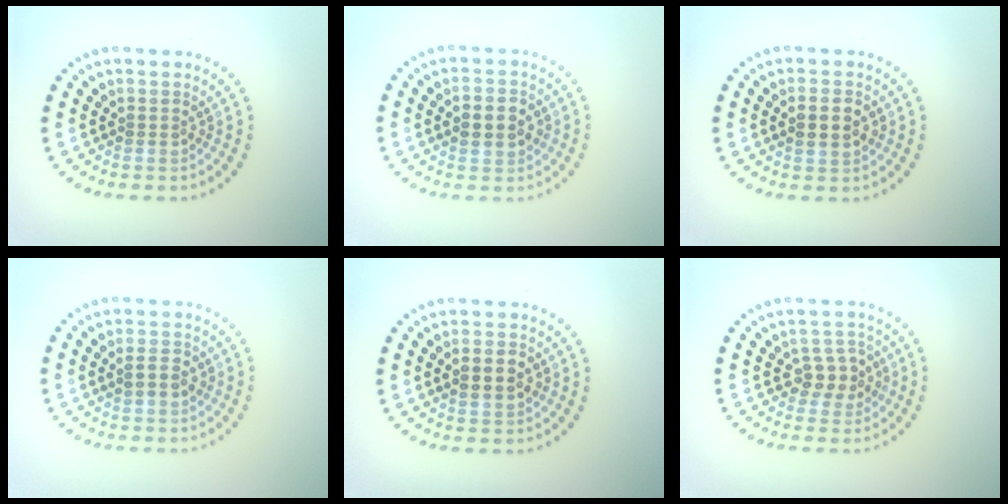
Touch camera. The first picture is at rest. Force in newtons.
{"total": 3.9, "press": 3.9, "slide": 0.2}
{"total": 2.7, "press": 2.7, "slide": 0.5}
{"total": 1.3, "press": 1.3, "slide": 0.1}
{"total": 2.7, "press": 2.7, "slide": 0.5}
{"total": 2.7, "press": 2.6, "slide": 0.7}